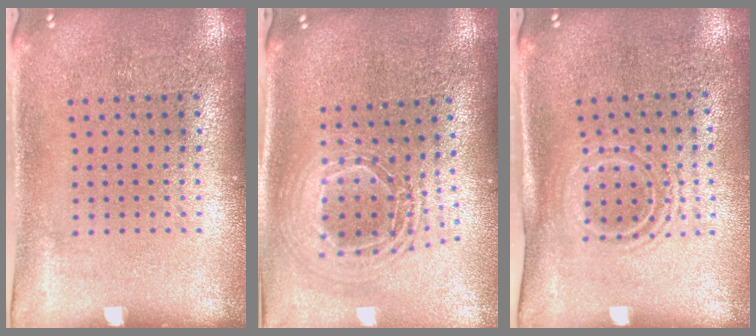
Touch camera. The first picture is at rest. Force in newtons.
{"total": 2.1, "press": 1.7, "slide": 1.3}
{"total": 1.6, "press": 1.2, "slide": 1.1}